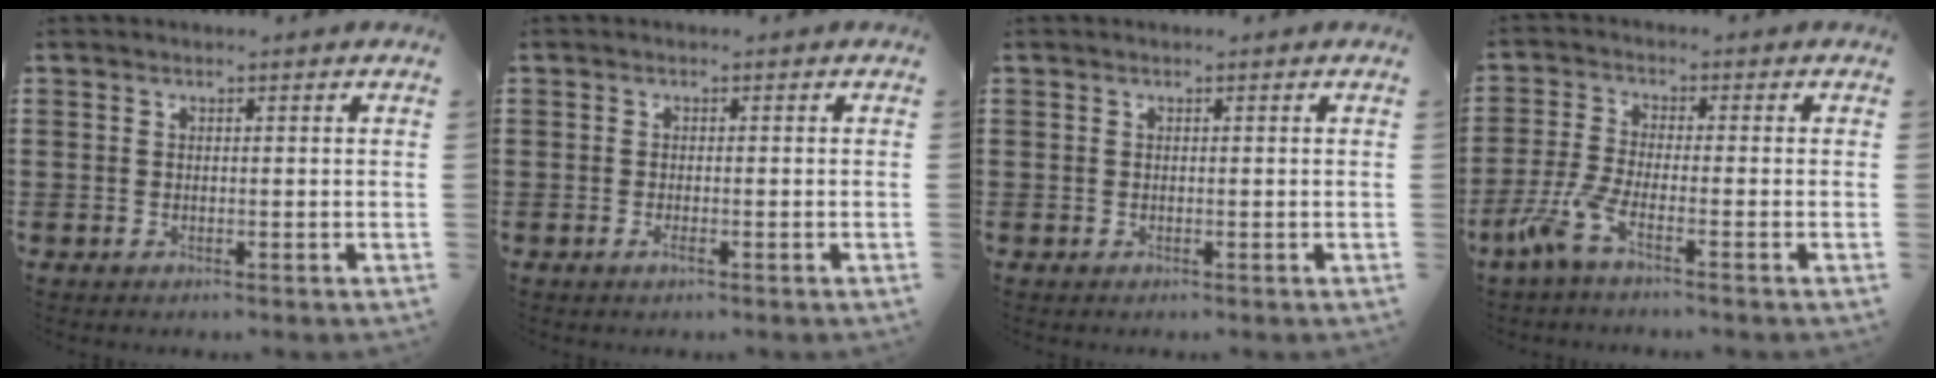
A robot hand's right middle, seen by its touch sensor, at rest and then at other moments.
{"total": 1.0, "force": [-0.4, 0.2, 0.9], "torque": [-0.017, -0.004, -0.007]}
{"total": 0.0}
{"total": 5.3, "force": [-3.2, 0.7, 4.2], "torque": [-0.112, -0.020, -0.065]}